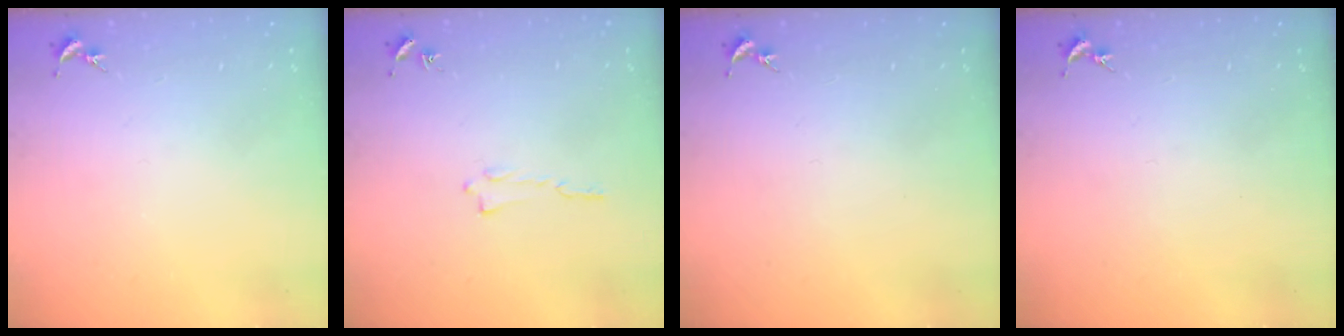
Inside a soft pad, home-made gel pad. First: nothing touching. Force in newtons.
{"total": 0.0}
{"total": 0.0}
{"total": 0.0}